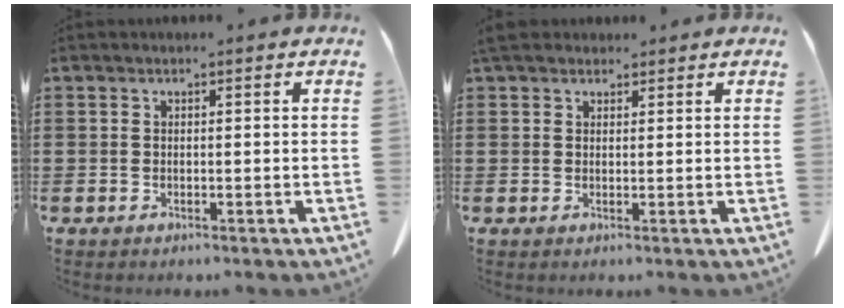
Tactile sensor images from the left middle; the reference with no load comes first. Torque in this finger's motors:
{"motor_torque": [0.95, -0.05, 0.28, 0.10]}